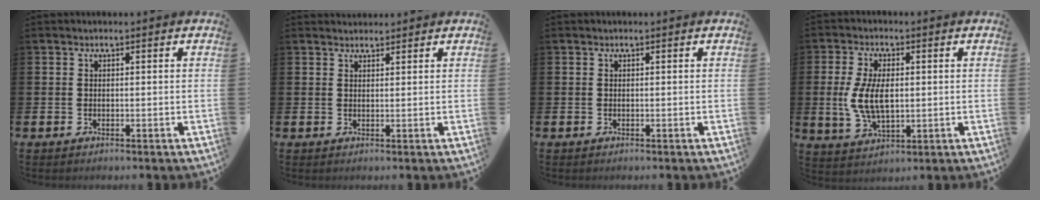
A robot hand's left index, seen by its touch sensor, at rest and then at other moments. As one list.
[{"total": 1.6, "force": [1.5, 0.5, 0.0], "torque": [0.011, -0.004, 0.025]}, {"total": 0.0}, {"total": 7.2, "force": [0.5, 3.9, 6.0], "torque": [-0.114, 0.003, 0.004]}]